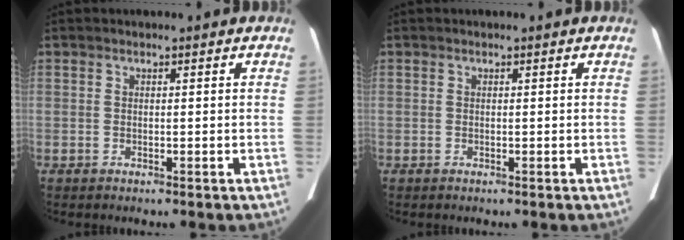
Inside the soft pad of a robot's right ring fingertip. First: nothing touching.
{"total": 0.0}